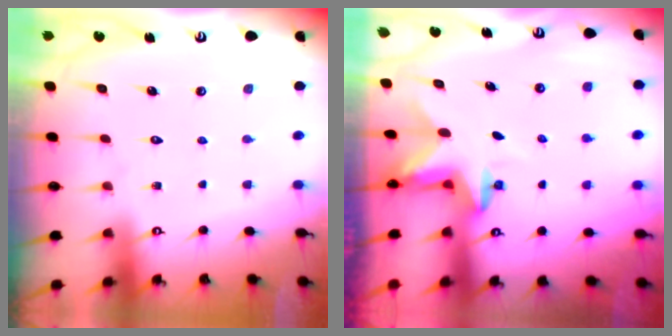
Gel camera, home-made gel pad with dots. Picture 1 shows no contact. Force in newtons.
{"total": 2.6, "press": 2.5, "slide": 0.4}